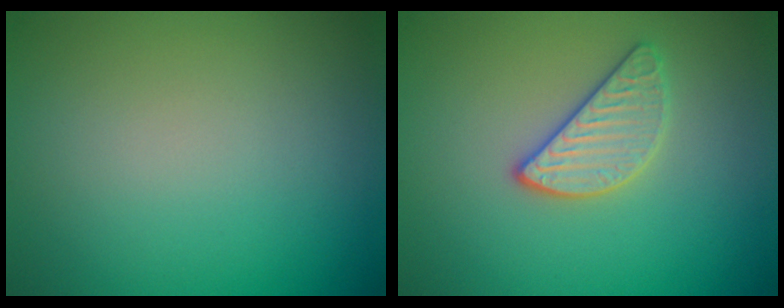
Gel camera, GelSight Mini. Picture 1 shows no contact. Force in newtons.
{"total": 2.8, "press": 2.7, "slide": 0.9}